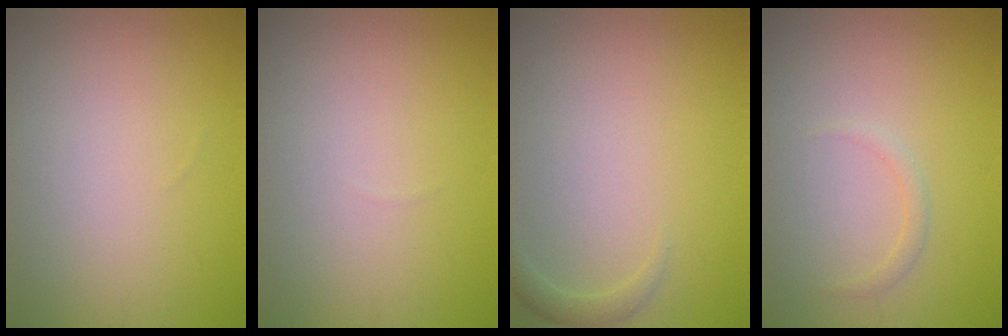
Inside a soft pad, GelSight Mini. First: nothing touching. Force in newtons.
{"total": 0.0}
{"total": 1.2, "press": 1.1, "slide": 0.1}
{"total": 0.9, "press": 0.9, "slide": 0.1}